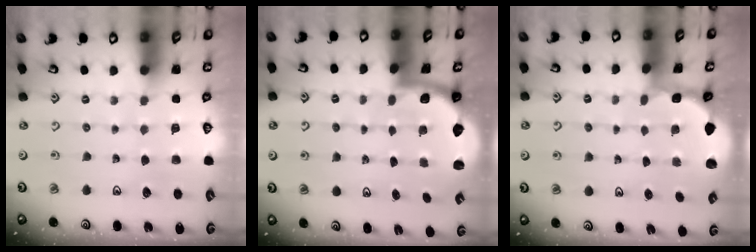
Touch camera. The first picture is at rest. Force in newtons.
{"total": 1.9, "press": 1.8, "slide": 0.5}
{"total": 1.4, "press": 1.3, "slide": 0.3}